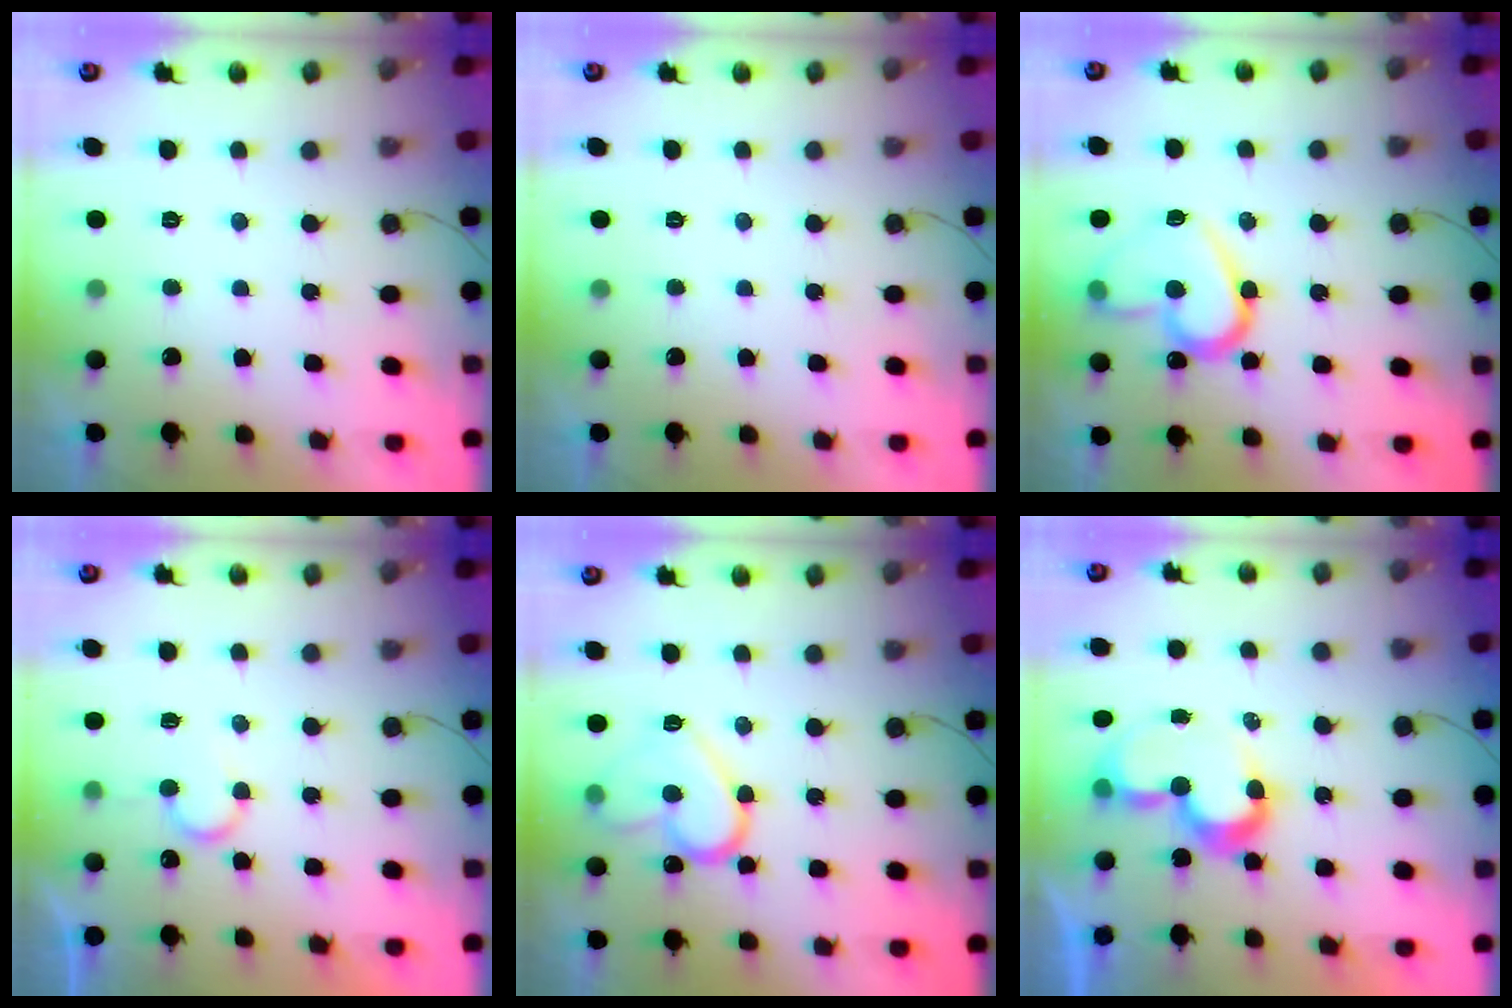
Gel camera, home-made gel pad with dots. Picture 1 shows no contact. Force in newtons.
{"total": 0.0}
{"total": 16.9, "press": 16.8, "slide": 1.7}
{"total": 7.3, "press": 7.3, "slide": 0.3}
{"total": 14.4, "press": 14.3, "slide": 1.4}
{"total": 9.0, "press": 8.6, "slide": 2.8}